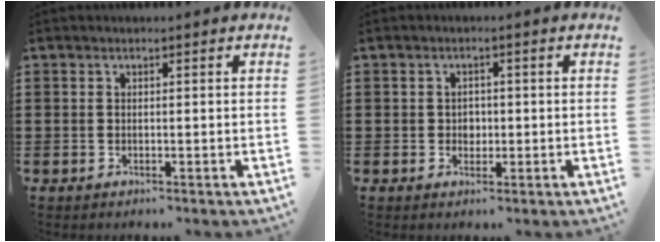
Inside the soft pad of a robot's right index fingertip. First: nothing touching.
{"total": 1.7, "force": [-0.1, 1.5, 0.8], "torque": [-0.019, 0.007, -0.003]}